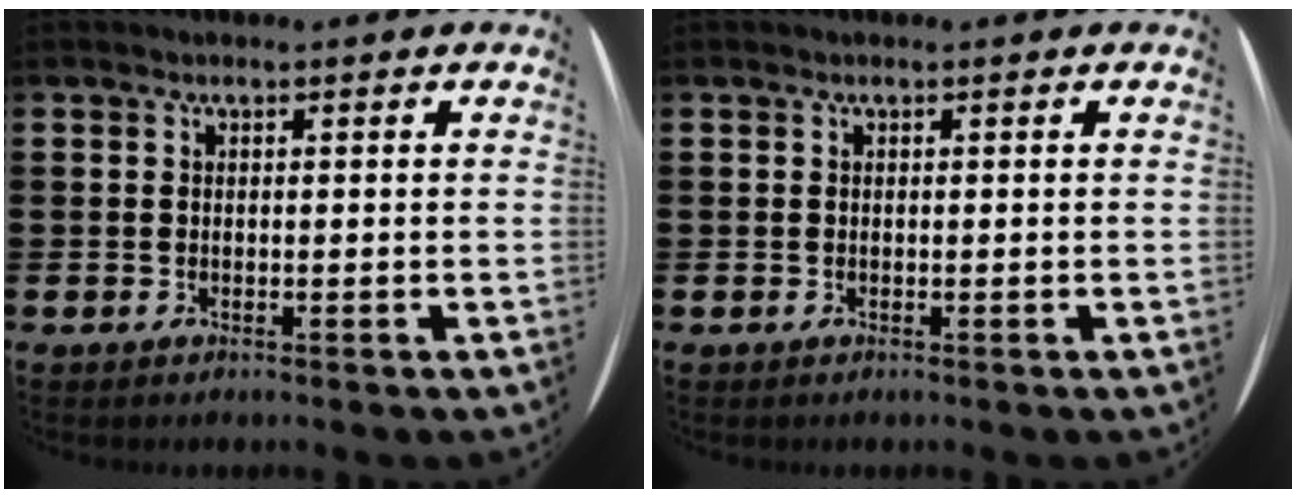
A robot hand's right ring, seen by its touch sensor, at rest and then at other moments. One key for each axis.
{"total": 0.0}